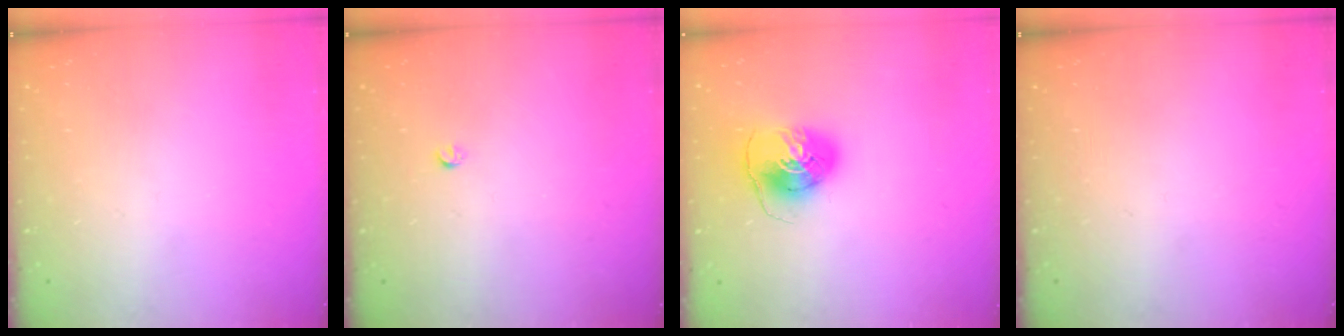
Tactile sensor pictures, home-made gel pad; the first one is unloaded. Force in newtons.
{"total": 2.8, "press": 2.8, "slide": 0.5}
{"total": 8.5, "press": 8.4, "slide": 1.3}
{"total": 0.0}